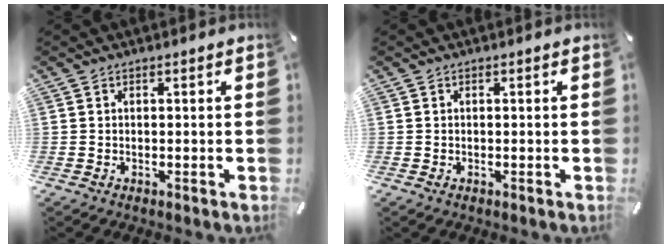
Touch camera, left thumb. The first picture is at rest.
{"total": 0.0}